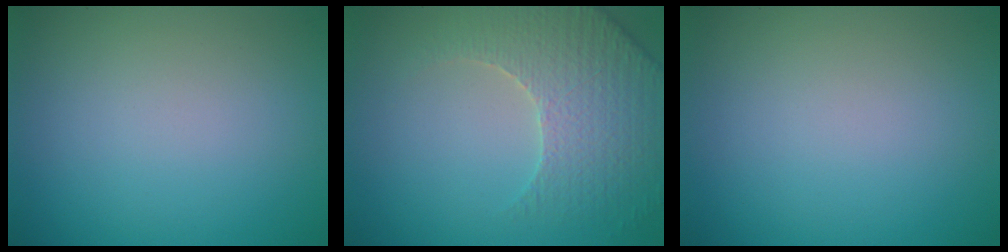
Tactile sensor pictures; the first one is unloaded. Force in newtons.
{"total": 4.6, "press": 4.3, "slide": 1.4}
{"total": 0.0}